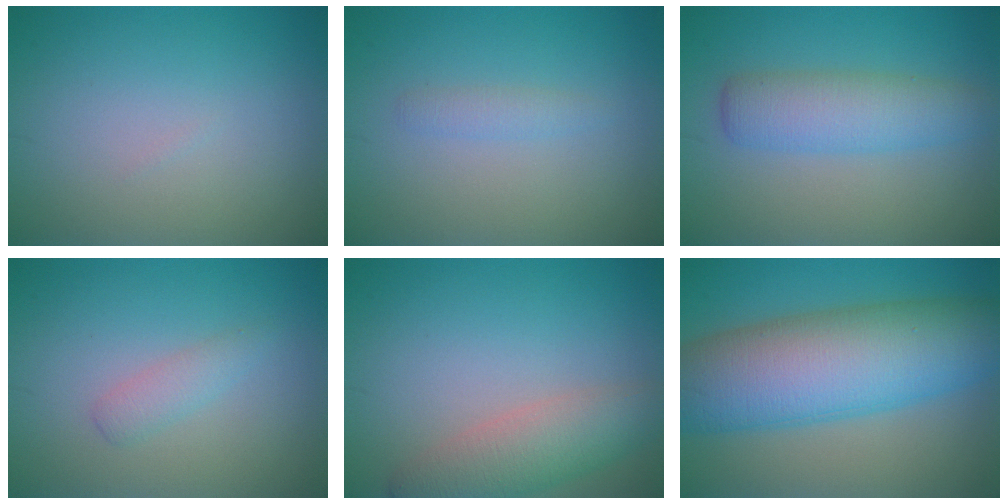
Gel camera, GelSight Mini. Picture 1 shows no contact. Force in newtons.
{"total": 1.1, "press": 1.1, "slide": 0.1}
{"total": 4.4, "press": 4.4, "slide": 0.1}
{"total": 1.5, "press": 1.5, "slide": 0.1}
{"total": 4.4, "press": 4.4, "slide": 0.4}
{"total": 12.1, "press": 12.1, "slide": 0.3}